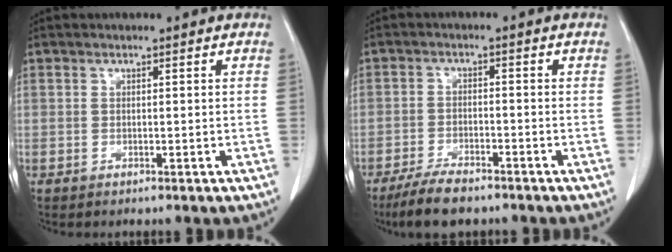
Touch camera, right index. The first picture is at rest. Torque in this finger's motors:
{"motor_torque": [-0.43, -0.06, -0.12, -0.05]}